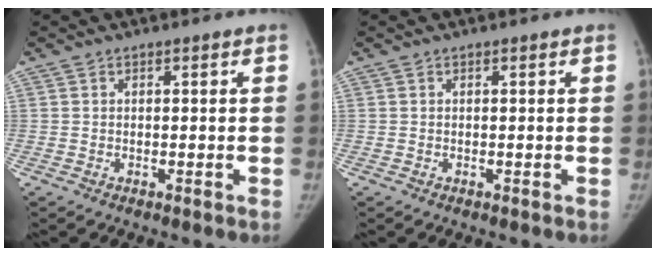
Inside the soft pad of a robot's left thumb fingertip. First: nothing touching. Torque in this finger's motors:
{"motor_torque": [0.00, 0.00, 0.42, -0.35, 0.01]}